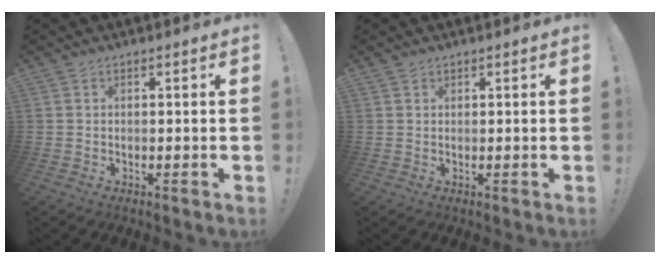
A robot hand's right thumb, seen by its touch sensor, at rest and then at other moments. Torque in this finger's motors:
{"motor_torque": [-0.05, -0.05, -0.27, 0.26, -0.04]}